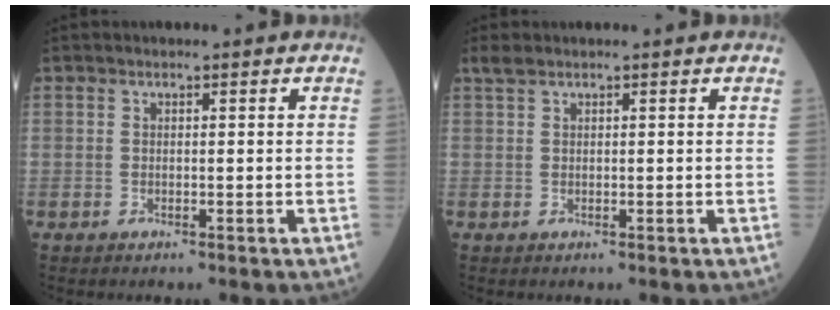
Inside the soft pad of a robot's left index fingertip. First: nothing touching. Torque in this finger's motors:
{"motor_torque": [0.36, -0.21, 0.01, 0.00]}